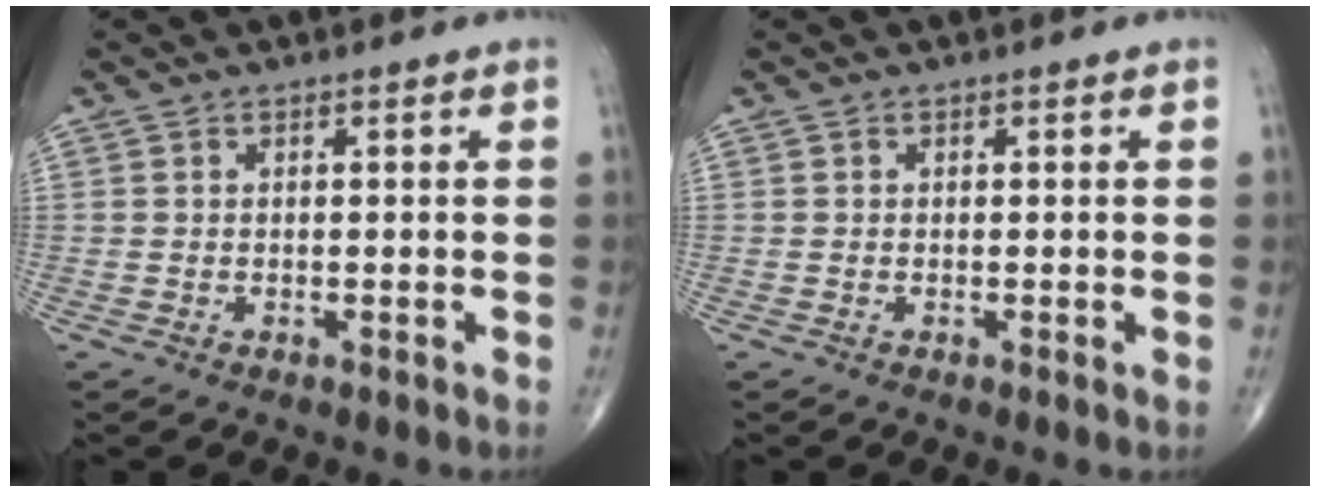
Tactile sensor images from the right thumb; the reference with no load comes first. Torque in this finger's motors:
{"motor_torque": [0.08, 0.00, -0.26, -0.21, -0.01]}